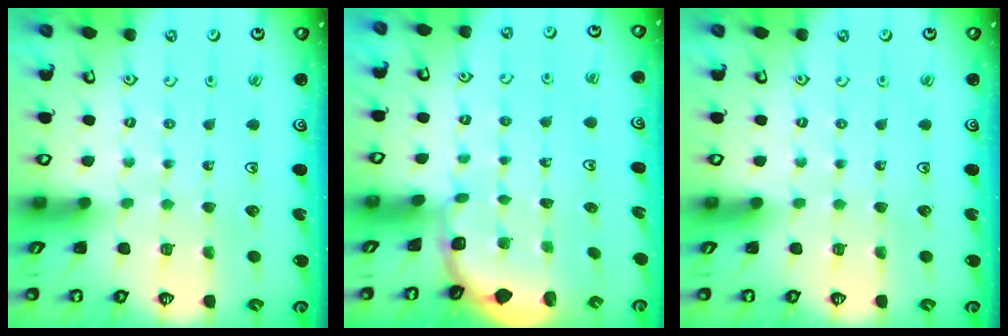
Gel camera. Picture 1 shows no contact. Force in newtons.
{"total": 1.9, "press": 1.8, "slide": 0.7}
{"total": 0.0}